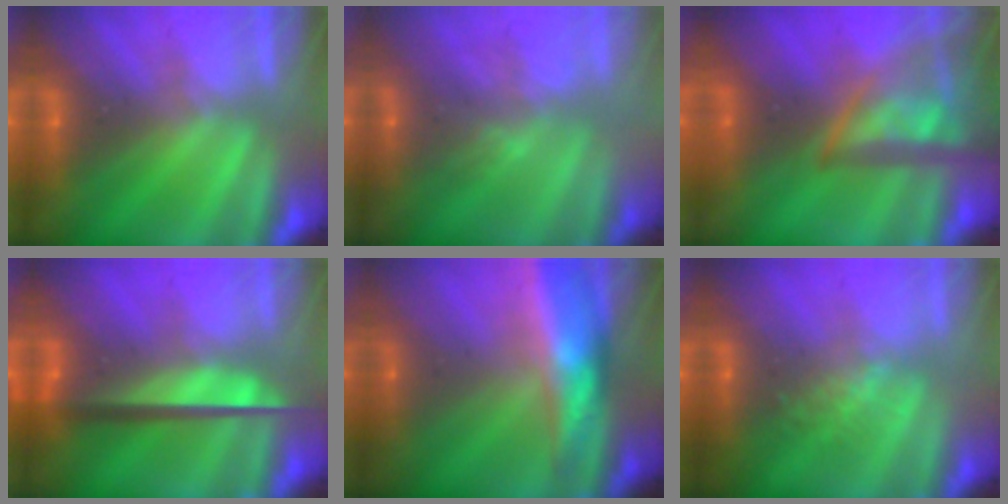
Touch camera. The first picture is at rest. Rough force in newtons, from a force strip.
{"total": 2.9}
{"total": 9.3}
{"total": 8.7}
{"total": 7.3}
{"total": 2.6}